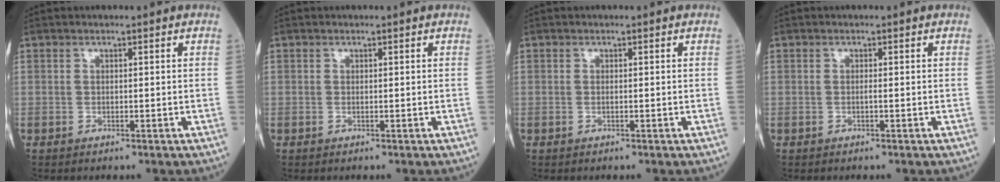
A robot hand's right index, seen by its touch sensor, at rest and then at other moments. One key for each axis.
{"total": 0.0}
{"total": 0.0}
{"total": 0.0}